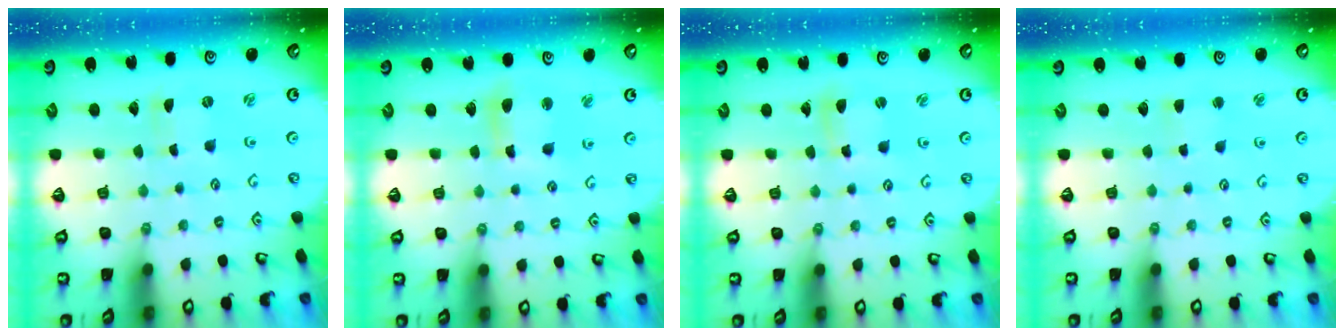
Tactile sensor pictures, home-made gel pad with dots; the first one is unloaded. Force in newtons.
{"total": 8.3, "press": 8.1, "slide": 1.5}
{"total": 4.6, "press": 4.5, "slide": 0.5}
{"total": 3.0, "press": 3.0, "slide": 0.3}